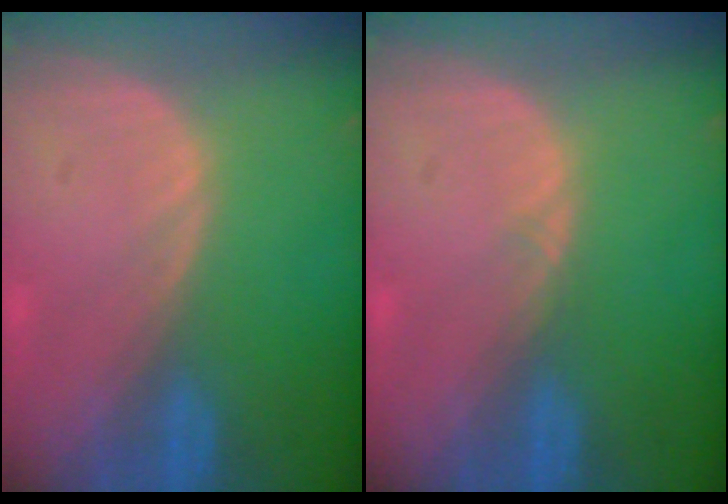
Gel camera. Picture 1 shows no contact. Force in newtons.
{"total": 0.5, "press": 0.5, "slide": 0.1}